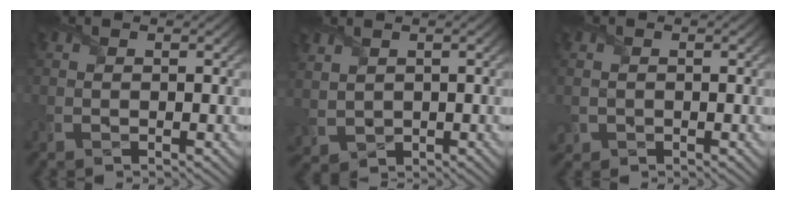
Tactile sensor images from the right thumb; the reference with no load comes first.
{"total": 2.9, "force": [1.3, 2.2, 1.3], "torque": [-0.059, -0.006, 0.031]}
{"total": 1.3, "force": [-0.3, 1.3, 0.1], "torque": [-0.007, -0.006, -0.004]}